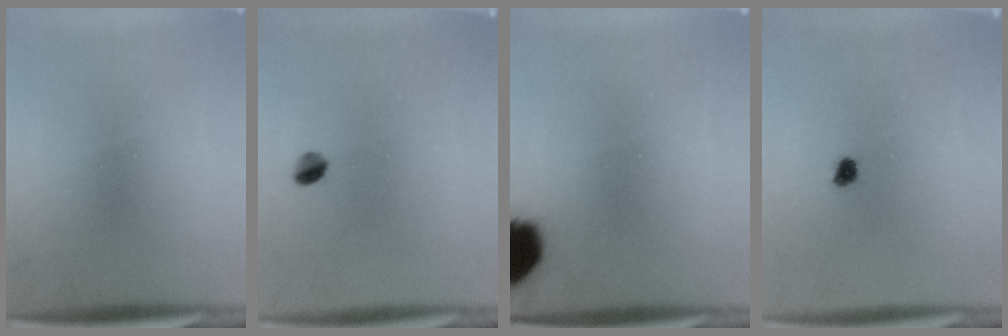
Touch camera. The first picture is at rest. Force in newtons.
{"total": 2.5}
{"total": 13.4}
{"total": 1.8}